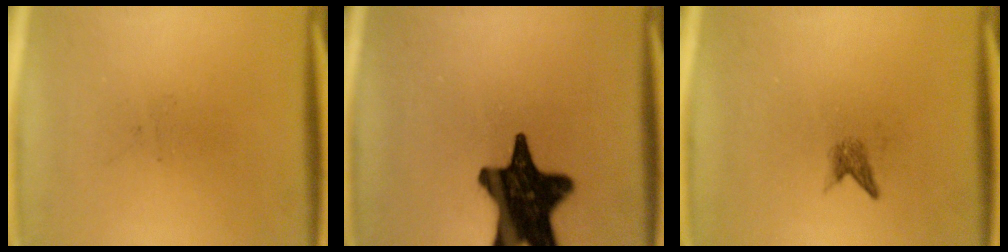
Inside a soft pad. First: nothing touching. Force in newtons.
{"total": 18.9}
{"total": 1.3}